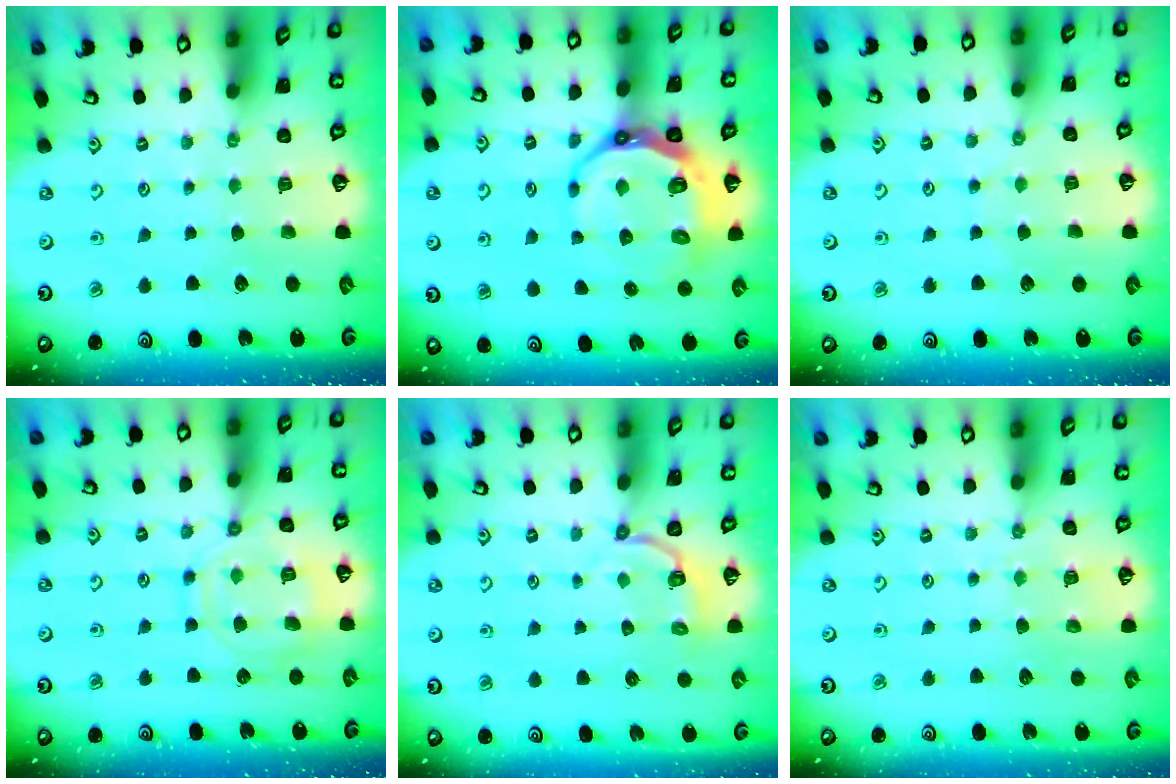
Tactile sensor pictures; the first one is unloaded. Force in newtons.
{"total": 13.2, "press": 12.5, "slide": 4.3}
{"total": 4.3, "press": 4.3, "slide": 0.5}
{"total": 11.5, "press": 11.5, "slide": 1.1}
{"total": 3.3, "press": 2.2, "slide": 2.5}
{"total": 5.6, "press": 5.6, "slide": 0.6}